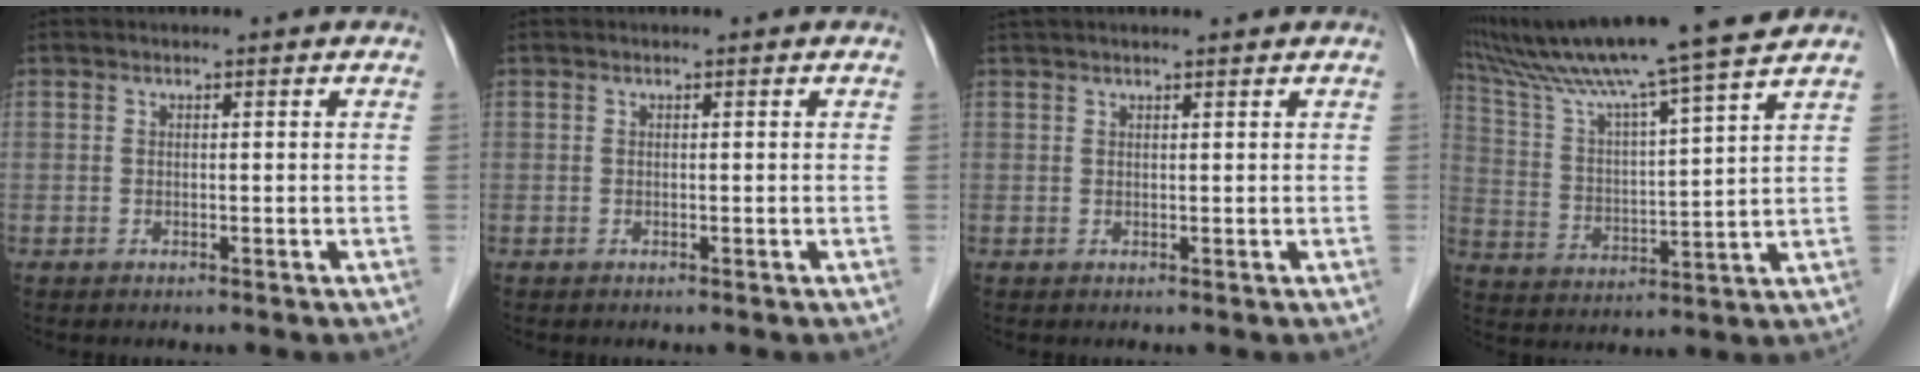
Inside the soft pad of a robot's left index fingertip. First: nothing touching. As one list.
[{"total": 0.0}, {"total": 4.5, "force": [3.9, 0.2, 2.2], "torque": [-0.029, 0.035, 0.059]}, {"total": 17.8, "force": [15.2, -1.7, 9.1], "torque": [-0.169, 0.002, 0.246]}]